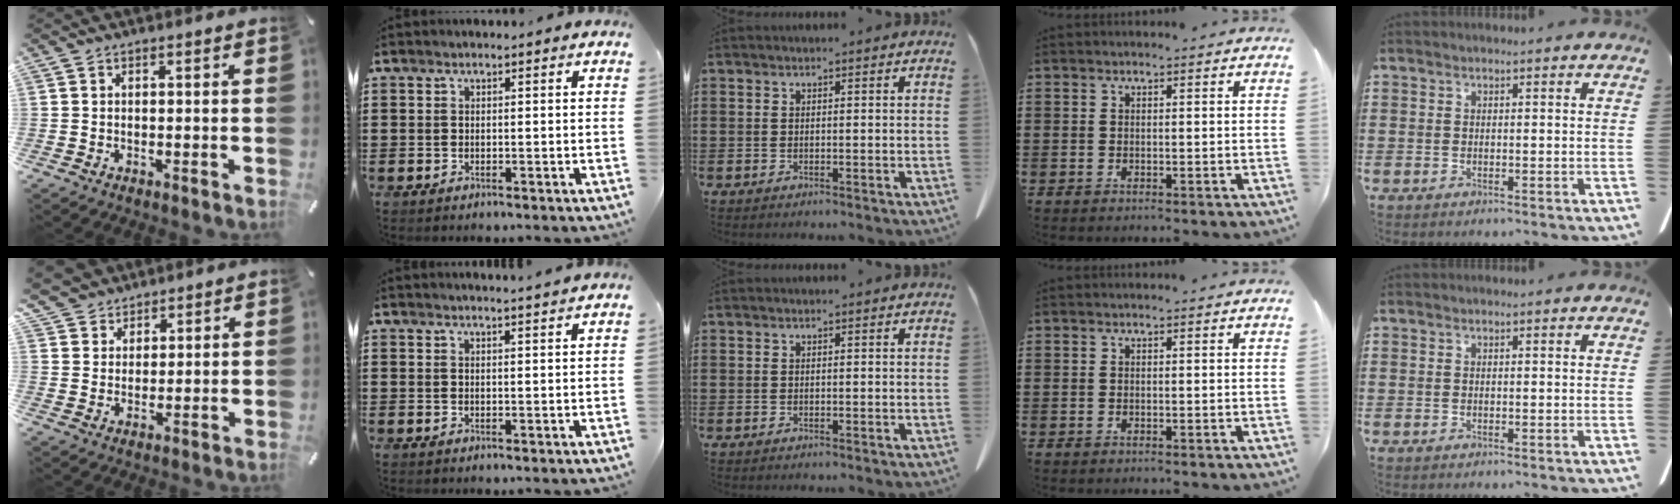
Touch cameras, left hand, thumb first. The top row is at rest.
{"thumb": {"total": 6.3, "force": [4.7, 4.2, -0.2], "torque": [-0.015, -0.025, 0.092]}, "index": {"total": 1.7, "force": [1.6, -0.4, 0.3], "torque": [-0.008, -0.001, 0.032]}}